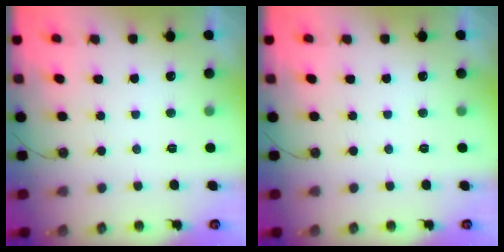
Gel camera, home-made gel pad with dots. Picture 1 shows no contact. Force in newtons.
{"total": 0.0}